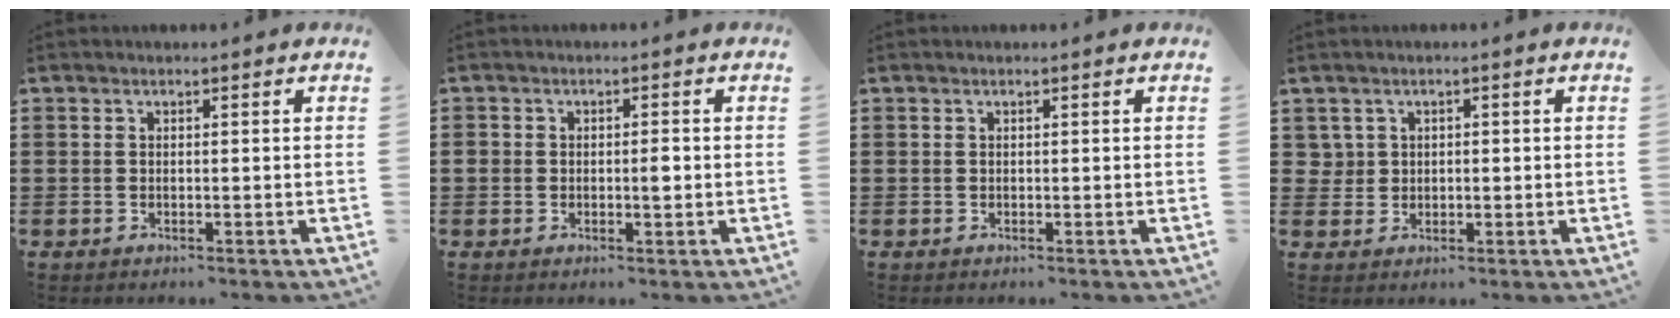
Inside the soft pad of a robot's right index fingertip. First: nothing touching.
{"total": 2.2, "force": [-0.3, 1.3, 1.8], "torque": [-0.035, 0.003, -0.006]}
{"total": 0.0}
{"total": 1.8, "force": [0.5, 1.7, 0.4], "torque": [-0.016, 0.009, 0.007]}